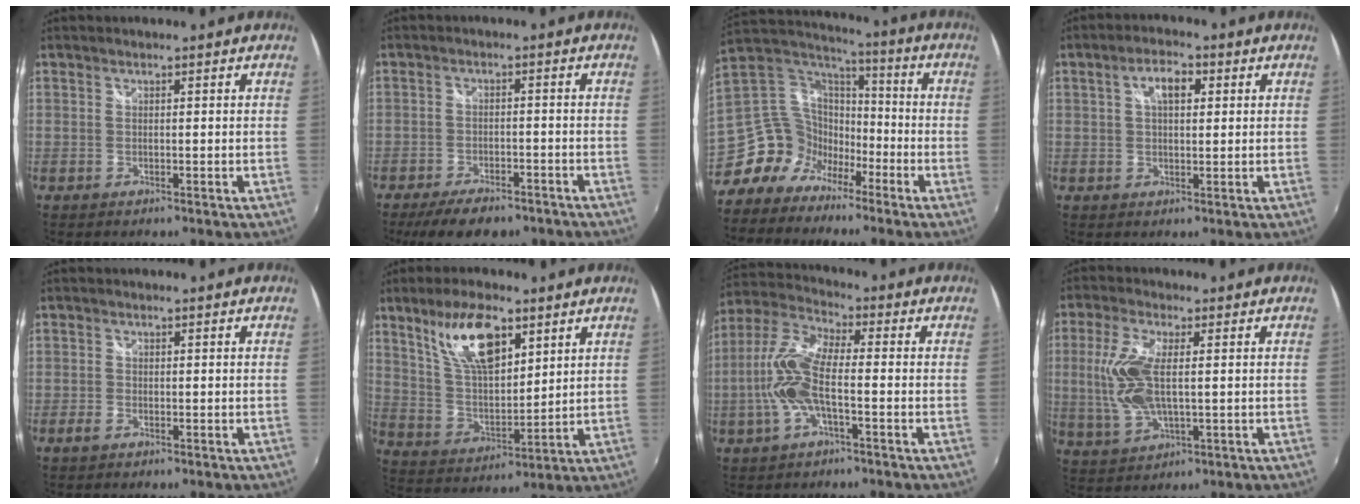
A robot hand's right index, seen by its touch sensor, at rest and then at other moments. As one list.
[{"total": 10.3, "force": [-7.9, 4.2, 5.0], "torque": [-0.118, -0.008, -0.117]}, {"total": 12.8, "force": [-9.1, 8.3, 3.5], "torque": [-0.086, 0.026, -0.171]}, {"total": 5.1, "force": [1.5, 2.6, 4.1], "torque": [-0.069, 0.014, 0.025]}, {"total": 1.5, "force": [-1.0, 0.8, 0.9], "torque": [-0.019, -0.002, -0.020]}, {"total": 13.7, "force": [7.5, 5.5, 10.1], "torque": [-0.183, 0.010, 0.150]}, {"total": 11.4, "force": [-2.6, 3.4, 10.6], "torque": [-0.232, 0.005, -0.054]}, {"total": 10.2, "force": [0.4, 3.9, 9.4], "torque": [-0.206, -0.001, 0.015]}]